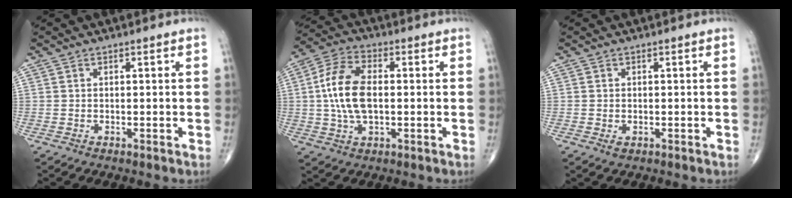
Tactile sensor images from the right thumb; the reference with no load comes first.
{"total": 11.6, "force": [0.3, 6.2, 9.8], "torque": [-0.198, 0.014, 0.002]}
{"total": 0.9, "force": [-0.2, 0.7, 0.6], "torque": [-0.010, -0.002, 0.001]}